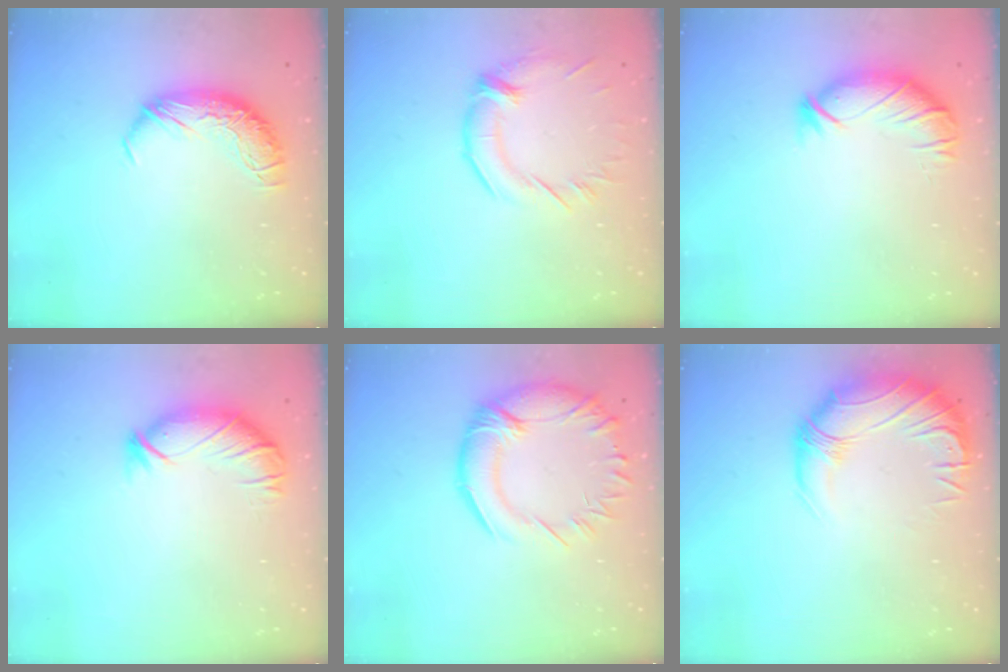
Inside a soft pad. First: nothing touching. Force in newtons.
{"total": 1.5, "press": 0.3, "slide": 1.5}
{"total": 2.9, "press": 2.8, "slide": 0.8}
{"total": 2.8, "press": 2.6, "slide": 0.9}
{"total": 5.7, "press": 5.0, "slide": 2.8}
{"total": 2.9, "press": 0.4, "slide": 2.9}